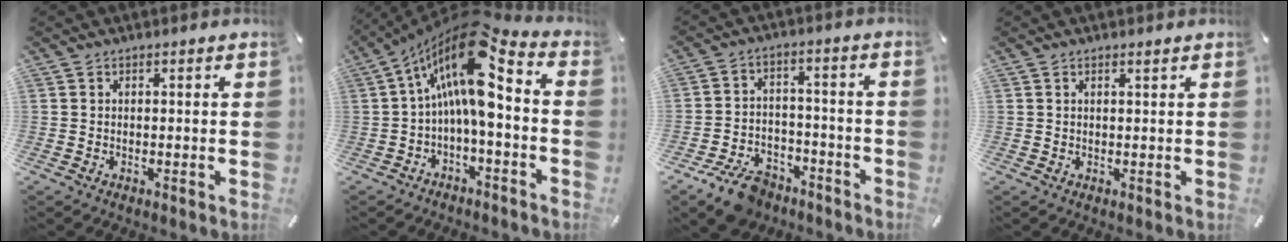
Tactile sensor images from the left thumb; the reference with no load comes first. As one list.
[{"total": 17.1, "force": [3.8, 6.9, 15.1], "torque": [-0.283, -0.024, 0.057]}, {"total": 9.7, "force": [-7.2, 5.2, 3.8], "torque": [-0.058, 0.050, -0.131]}, {"total": 0.7, "force": [0.3, 0.0, 0.6], "torque": [-0.010, -0.001, 0.006]}]